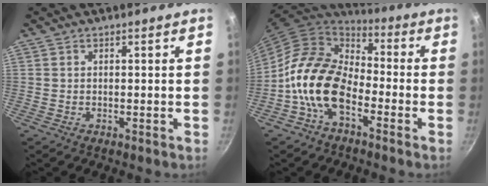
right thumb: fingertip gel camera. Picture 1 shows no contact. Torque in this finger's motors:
{"motor_torque": [0.04, 1.08, 1.38, -1.39, 0.47]}